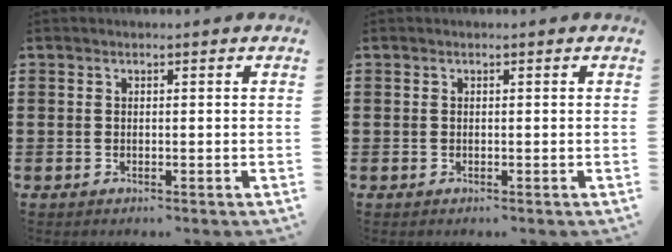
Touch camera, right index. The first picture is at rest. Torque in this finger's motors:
{"motor_torque": [-0.26, 1.88, 0.00, 0.00]}